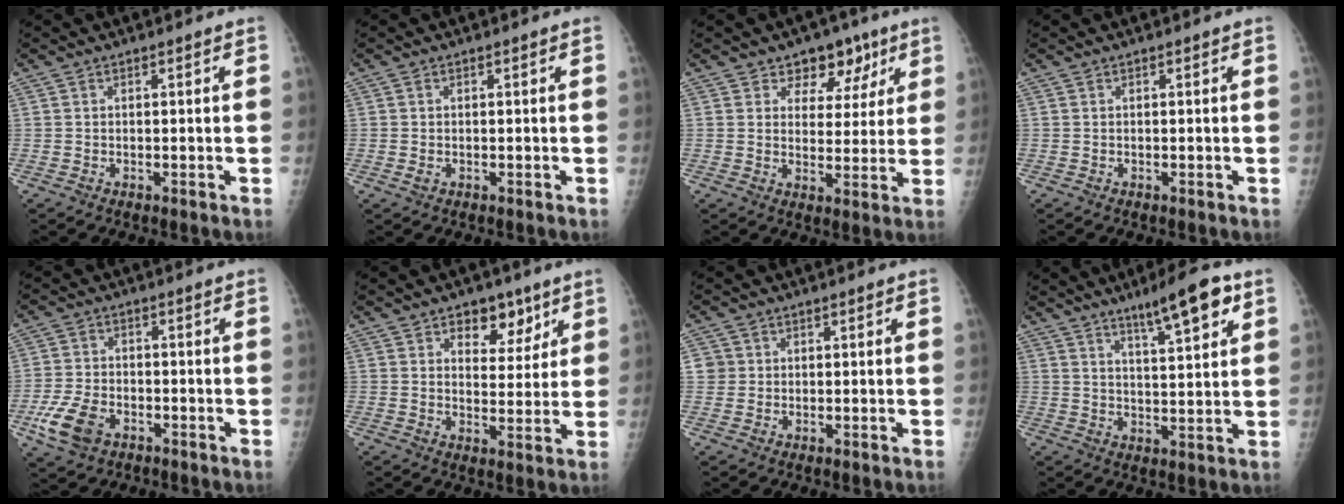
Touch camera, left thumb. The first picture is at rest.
{"total": 1.1, "force": [-0.3, 0.7, 0.7], "torque": [-0.015, 0.004, -0.006]}
{"total": 8.2, "force": [5.0, 5.7, 3.0], "torque": [0.002, -0.018, 0.072]}
{"total": 0.0}
{"total": 8.4, "force": [-3.9, 5.3, 5.2], "torque": [-0.104, 0.010, -0.072]}
{"total": 8.0, "force": [4.6, 5.0, 4.1], "torque": [-0.020, -0.022, 0.066]}
{"total": 2.6, "force": [0.4, 2.6, 0.0], "torque": [0.023, 0.005, 0.004]}
{"total": 10.0, "force": [5.9, 1.7, 7.9], "torque": [-0.113, -0.023, 0.092]}